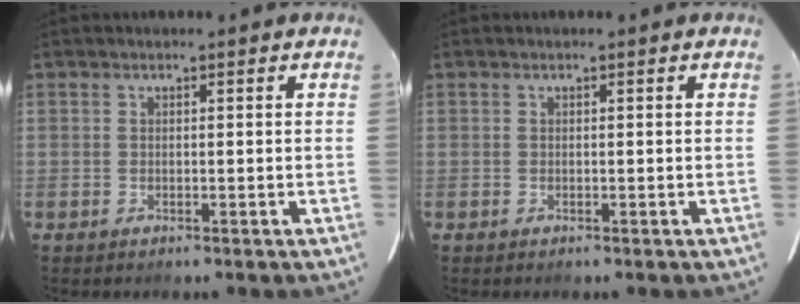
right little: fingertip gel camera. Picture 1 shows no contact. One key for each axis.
{"total": 0.0}